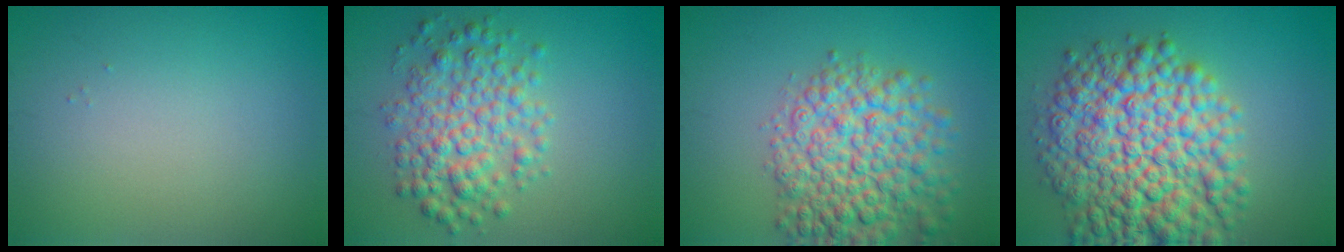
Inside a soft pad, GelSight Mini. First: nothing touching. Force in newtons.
{"total": 5.2, "press": 5.2, "slide": 0.1}
{"total": 8.2, "press": 8.2, "slide": 0.3}
{"total": 12.1, "press": 12.1, "slide": 0.3}